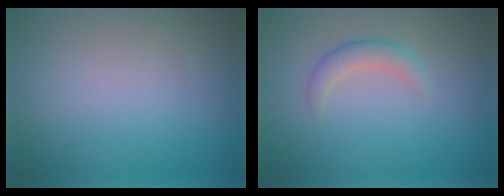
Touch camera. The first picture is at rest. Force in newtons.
{"total": 2.0, "press": 2.0, "slide": 0.1}